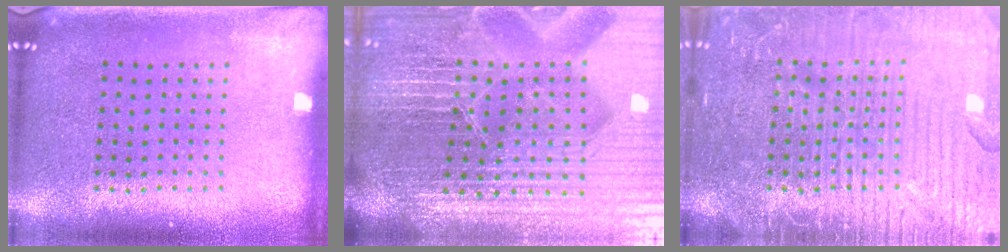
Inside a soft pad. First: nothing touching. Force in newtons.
{"total": 7.0, "press": 6.1, "slide": 3.4}
{"total": 7.2, "press": 7.1, "slide": 0.9}